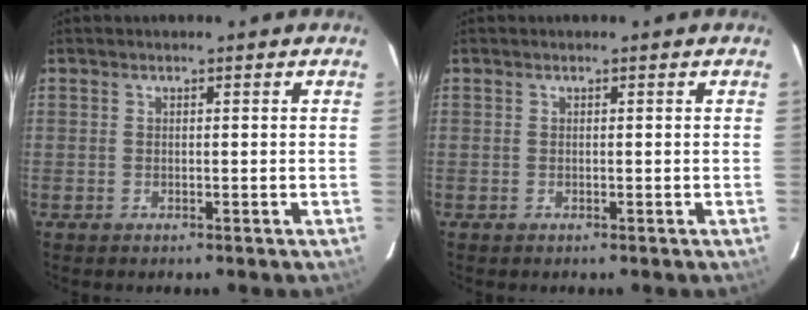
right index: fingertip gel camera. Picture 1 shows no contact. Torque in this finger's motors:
{"motor_torque": [-0.03, -0.03, 0.00, 0.00]}